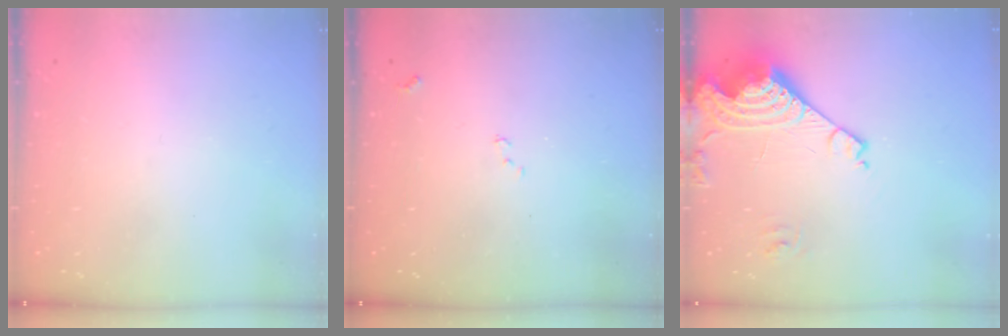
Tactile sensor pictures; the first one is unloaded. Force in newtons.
{"total": 7.7, "press": 7.6, "slide": 1.0}
{"total": 15.5, "press": 15.4, "slide": 1.8}